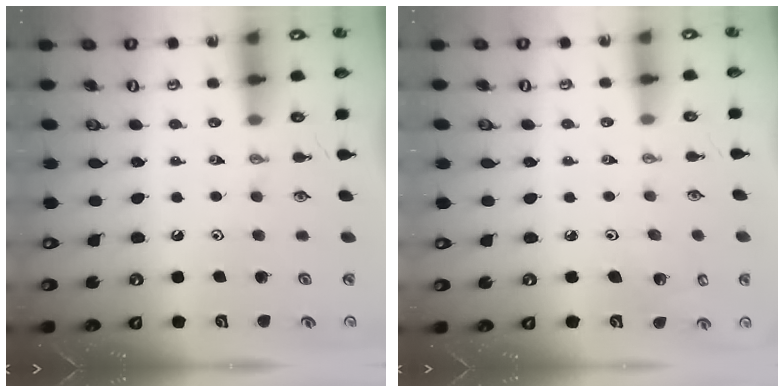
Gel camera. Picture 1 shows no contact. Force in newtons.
{"total": 3.5, "press": 3.4, "slide": 1.1}